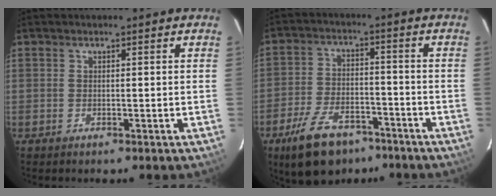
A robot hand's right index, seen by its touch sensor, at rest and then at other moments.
{"total": 13.8, "force": [-9.3, 7.1, 7.3], "torque": [-0.165, -0.002, -0.152]}